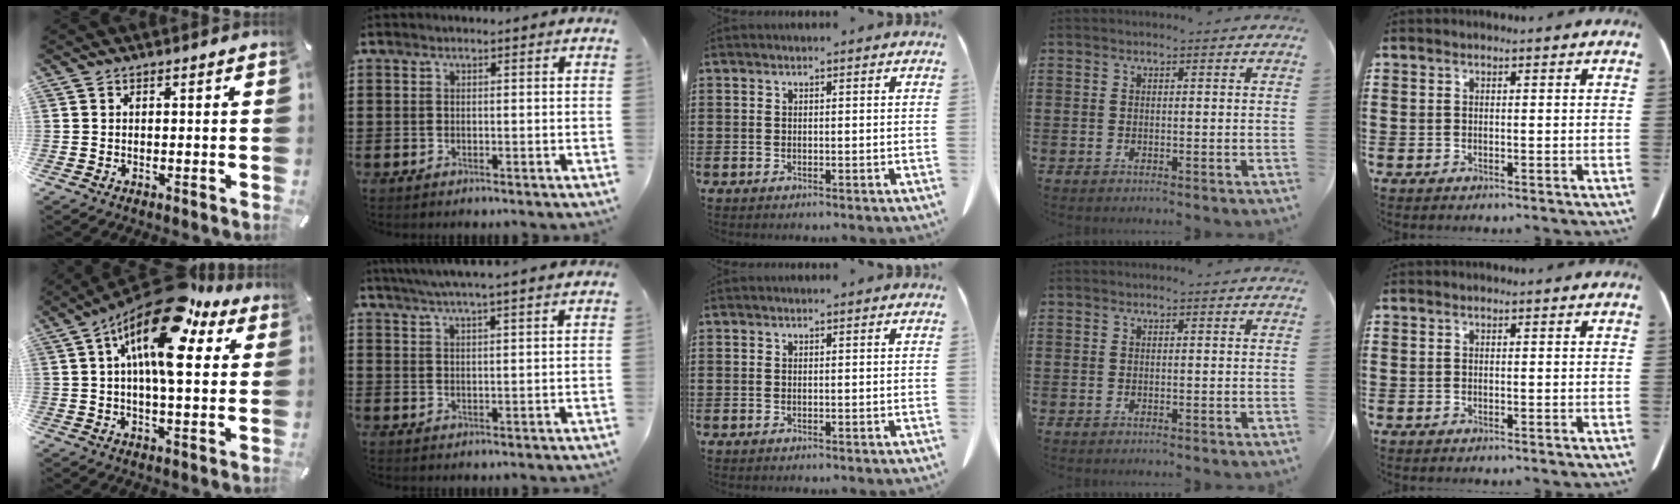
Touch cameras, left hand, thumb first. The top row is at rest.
{"thumb": {"total": 19.7, "force": [9.1, 7.6, 15.7], "torque": [-0.276, -0.047, 0.140]}, "index": {"total": 4.3, "force": [3.9, -0.7, 1.7], "torque": [-0.043, -0.013, 0.069]}}